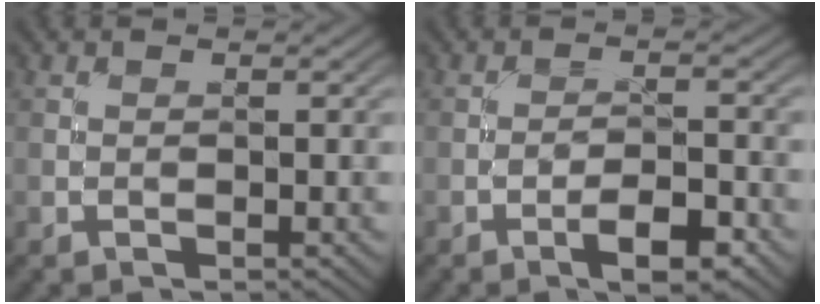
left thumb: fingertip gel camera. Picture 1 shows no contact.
{"total": 4.7, "force": [-2.7, 1.4, 3.6], "torque": [-0.058, 0.010, -0.045]}